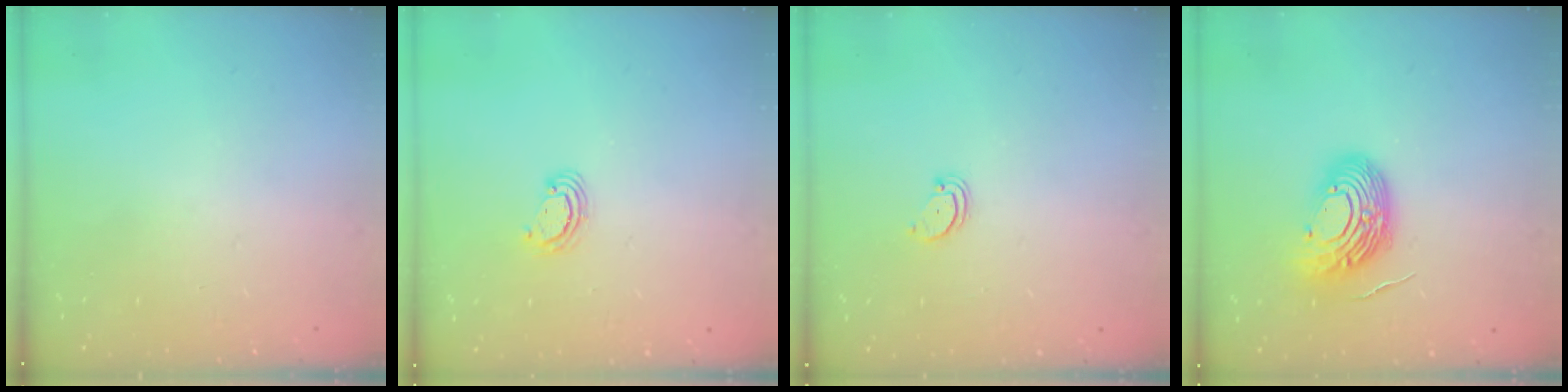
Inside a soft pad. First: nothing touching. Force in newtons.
{"total": 3.1, "press": 3.1, "slide": 0.3}
{"total": 1.5, "press": 1.5, "slide": 0.2}
{"total": 13.6, "press": 13.4, "slide": 2.2}